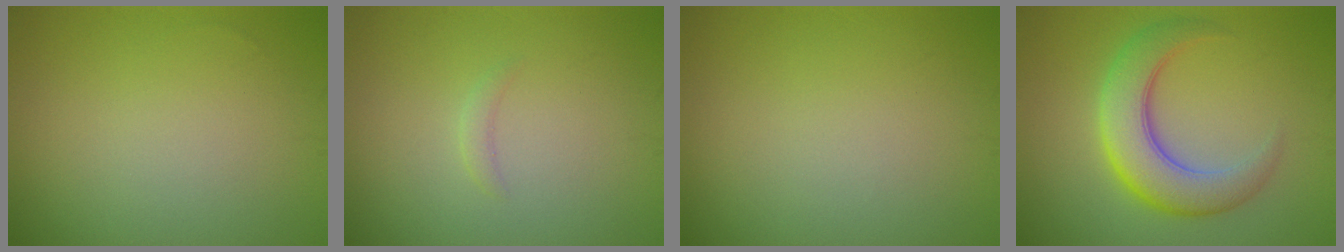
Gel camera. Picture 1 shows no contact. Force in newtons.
{"total": 0.7, "press": 0.7, "slide": 0.1}
{"total": 0.0}
{"total": 6.1, "press": 6.1, "slide": 0.1}